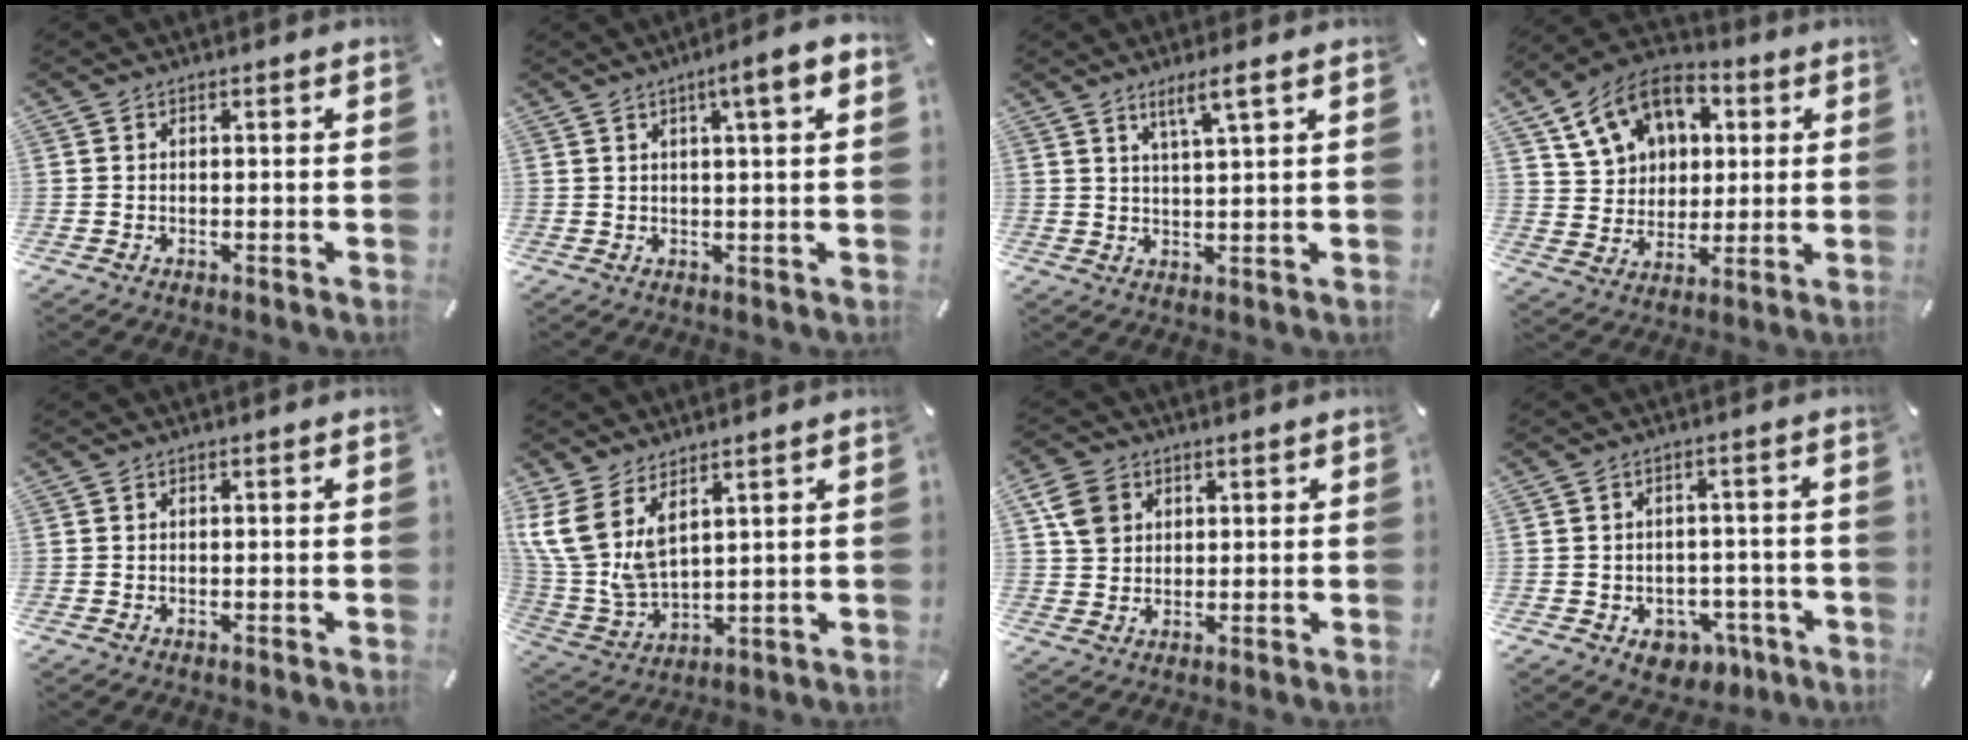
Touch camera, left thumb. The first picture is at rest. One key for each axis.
{"total": 6.2, "fx": 2.7, "fy": 0.6, "fz": 5.5, "tx": -0.086, "ty": -0.010, "tz": 0.039}
{"total": 5.0, "fx": 3.1, "fy": 0.1, "fz": 3.9, "tx": -0.082, "ty": -0.005, "tz": 0.053}
{"total": 13.5, "fx": 6.0, "fy": 10.8, "fz": 5.5, "tx": -0.109, "ty": -0.019, "tz": 0.120}
{"total": 0.0}
{"total": 11.0, "fx": 6.4, "fy": 5.8, "fz": 6.9, "tx": -0.182, "ty": -0.042, "tz": 0.120}
{"total": 6.9, "fx": 2.3, "fy": 5.9, "fz": 2.8, "tx": -0.066, "ty": 0.004, "tz": 0.042}
{"total": 5.7, "fx": -2.0, "fy": 4.8, "fz": 2.3, "tx": -0.025, "ty": 0.015, "tz": -0.033}